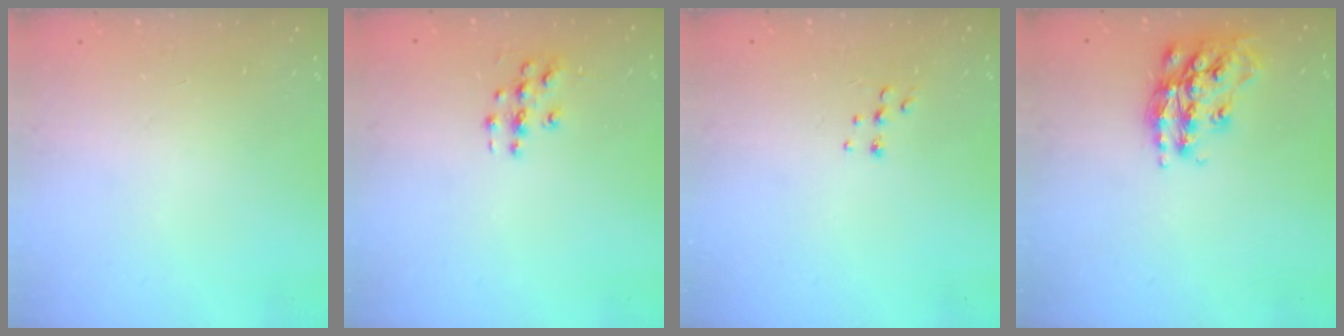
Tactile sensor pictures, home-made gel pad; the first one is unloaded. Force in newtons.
{"total": 3.7, "press": 3.7, "slide": 0.1}
{"total": 5.5, "press": 5.4, "slide": 1.0}
{"total": 17.2, "press": 17.2, "slide": 1.2}